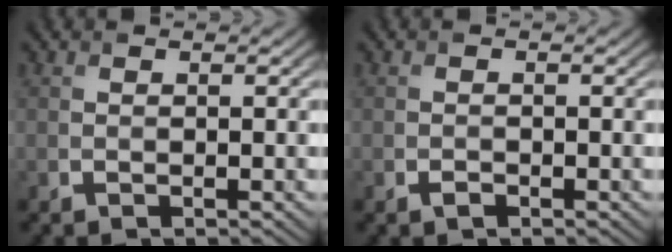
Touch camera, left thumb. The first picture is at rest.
{"total": 0.8, "force": [-0.5, 0.4, 0.4], "torque": [-0.007, -0.002, -0.009]}